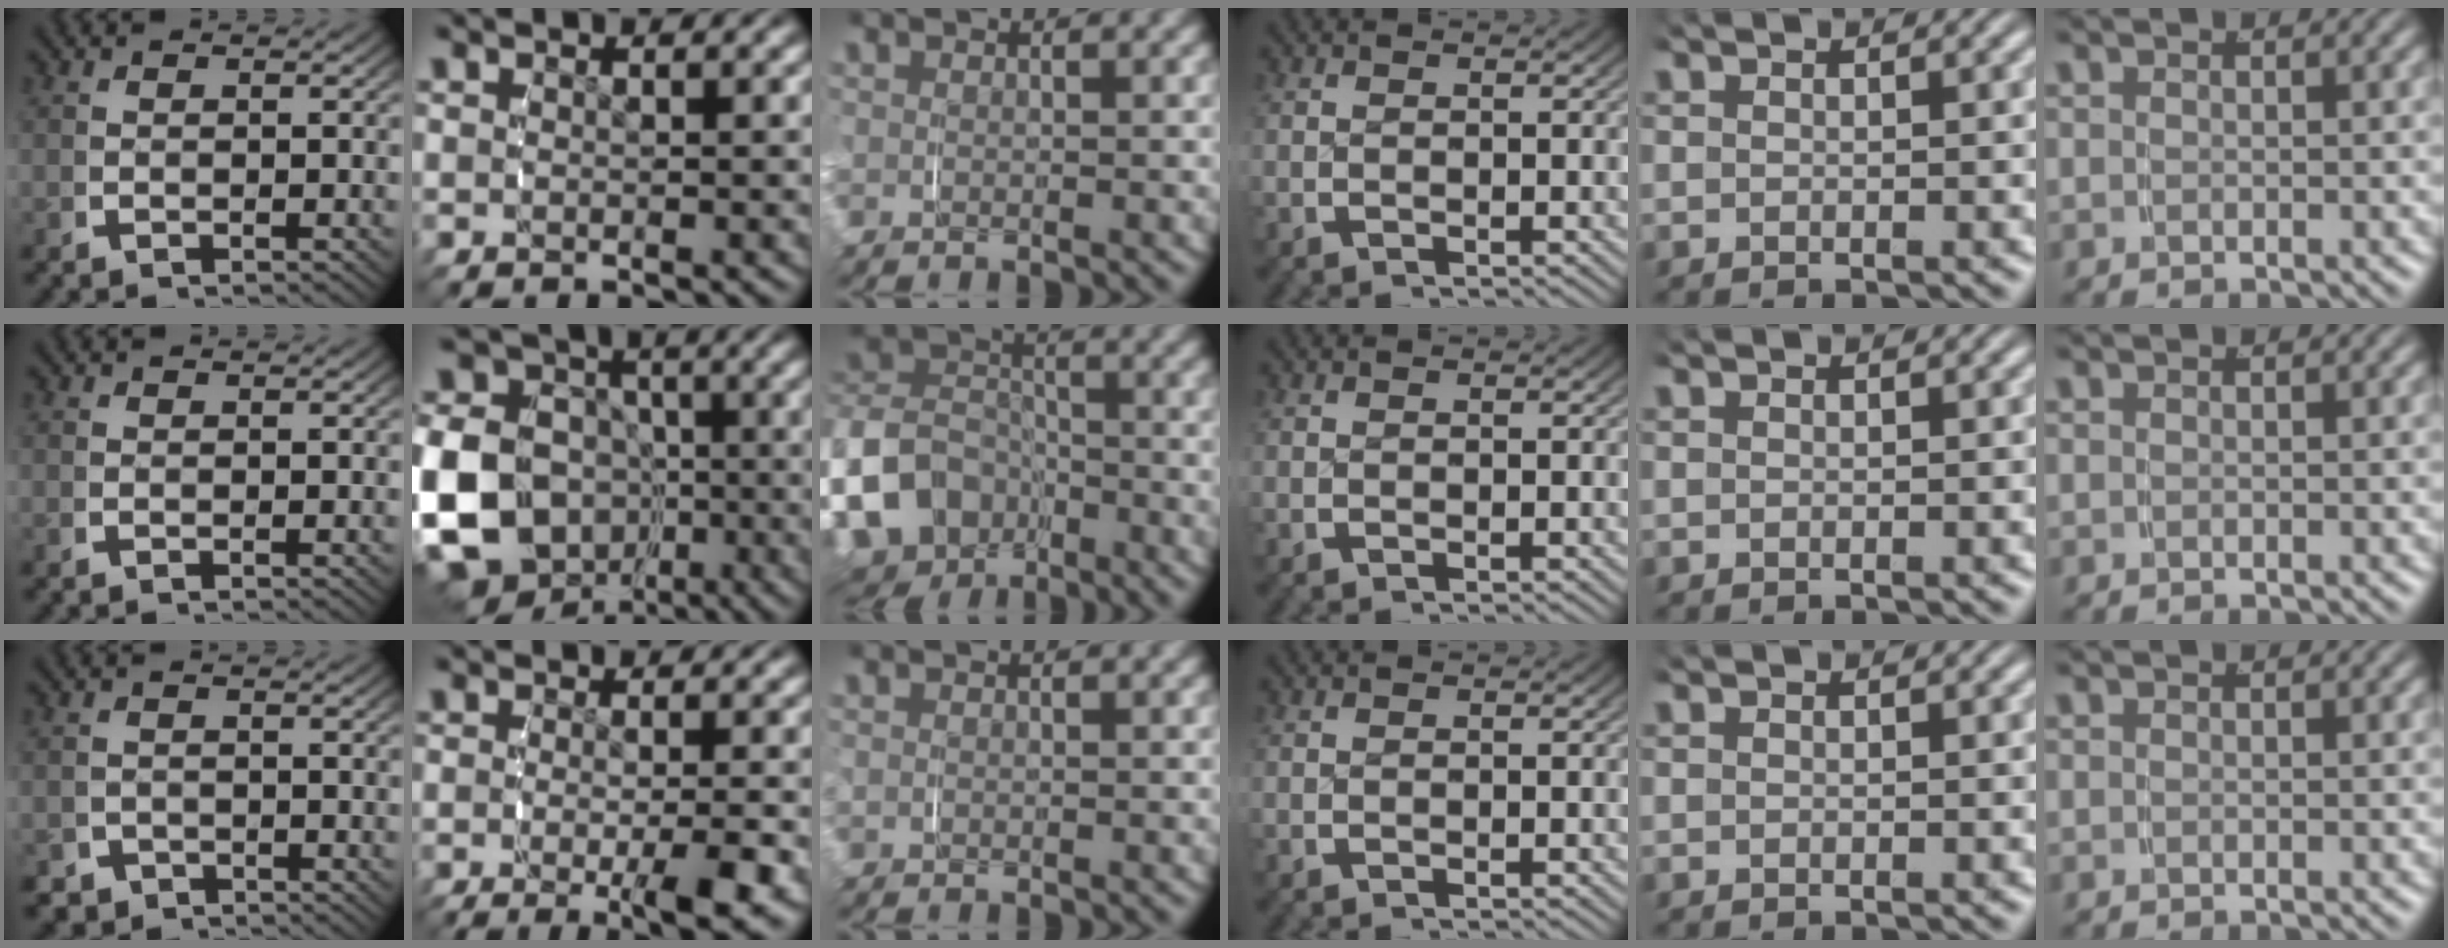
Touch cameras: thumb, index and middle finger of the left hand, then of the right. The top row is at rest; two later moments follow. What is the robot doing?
{"motion": "grasp_and_lifting", "object": "paper towel"}